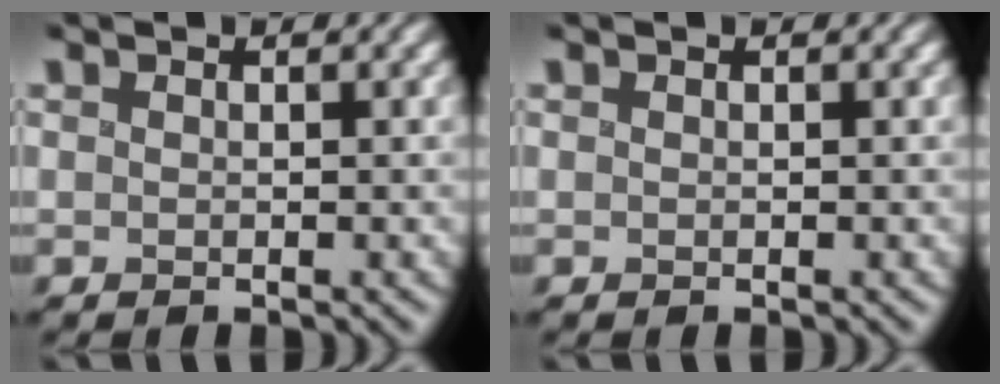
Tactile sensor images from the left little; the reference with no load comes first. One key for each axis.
{"total": 0.0}